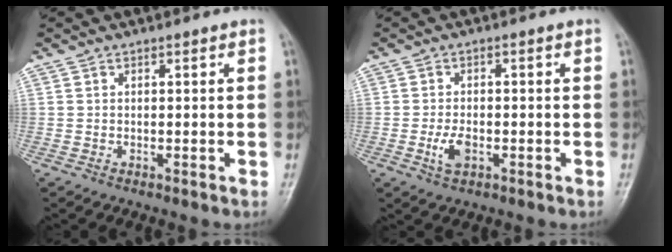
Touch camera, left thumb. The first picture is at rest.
{"total": 3.6, "force": [-1.4, 1.9, 2.7], "torque": [-0.056, 0.005, -0.023]}